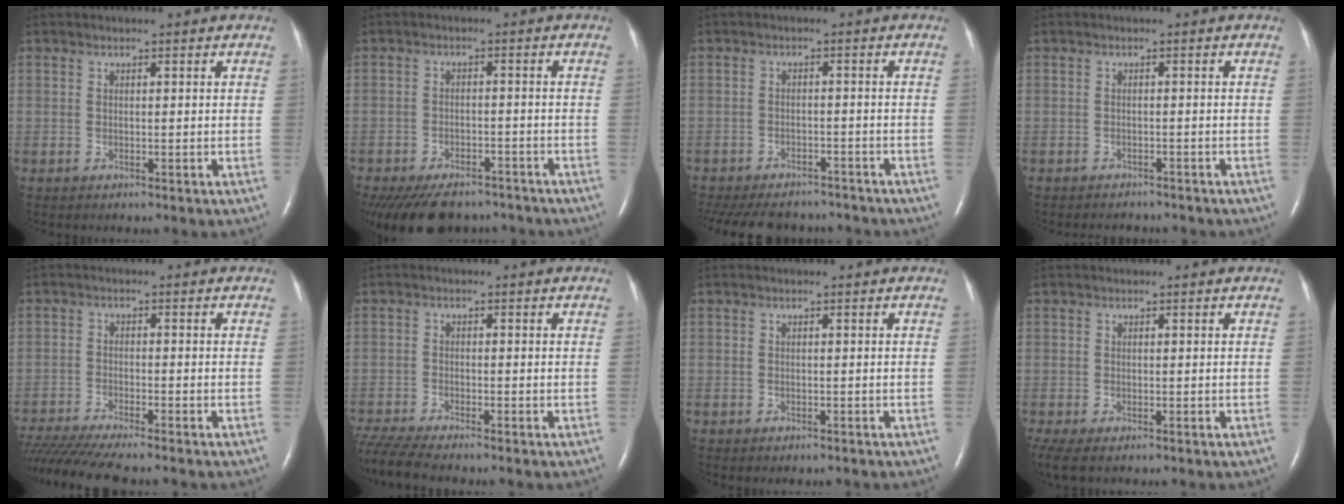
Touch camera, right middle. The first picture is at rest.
{"total": 14.2, "force": [-11.4, 6.4, 5.5], "torque": [-0.129, -0.012, -0.155]}
{"total": 17.0, "force": [-14.5, 6.6, 6.0], "torque": [-0.177, -0.017, -0.195]}
{"total": 4.3, "force": [-4.0, 1.3, 0.8], "torque": [-0.011, -0.003, -0.051]}
{"total": 11.9, "force": [-10.5, 0.0, 5.7], "torque": [-0.088, -0.026, -0.171]}
{"total": 6.8, "force": [-6.2, -0.4, 2.9], "torque": [-0.062, -0.021, -0.112]}
{"total": 0.7, "force": [-0.6, 0.3, 0.2], "torque": [-0.009, -0.001, -0.006]}
{"total": 3.6, "force": [-2.3, 1.3, 2.4], "torque": [-0.052, -0.014, -0.040]}